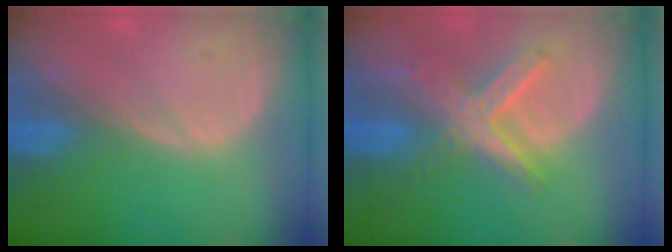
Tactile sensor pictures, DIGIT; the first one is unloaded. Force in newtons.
{"total": 7.2, "press": 6.3, "slide": 3.5}